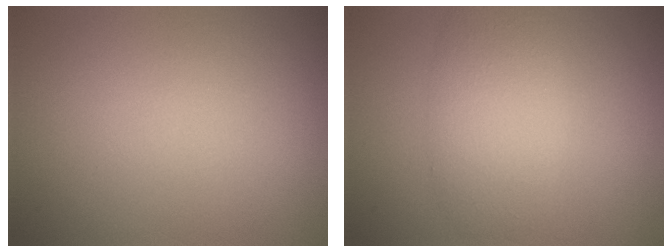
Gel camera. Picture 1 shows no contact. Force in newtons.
{"total": 4.4, "press": 4.3, "slide": 0.2}